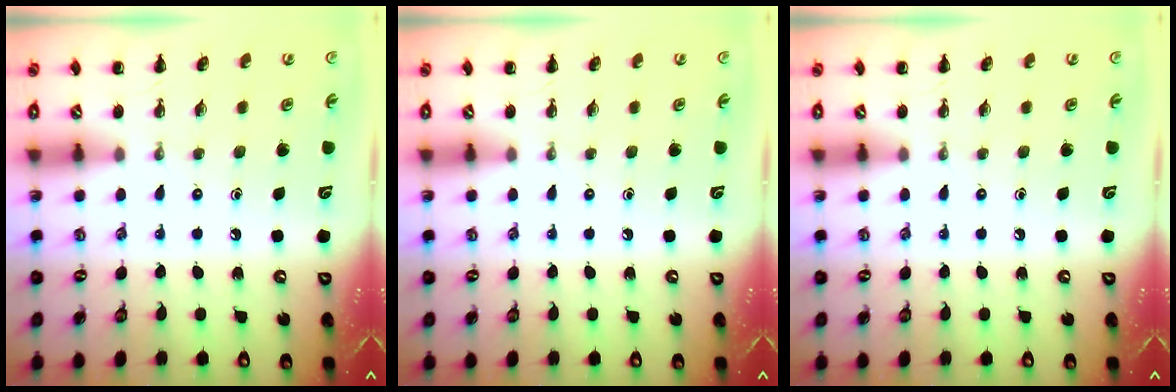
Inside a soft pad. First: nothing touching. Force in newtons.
{"total": 0.0}
{"total": 0.0}